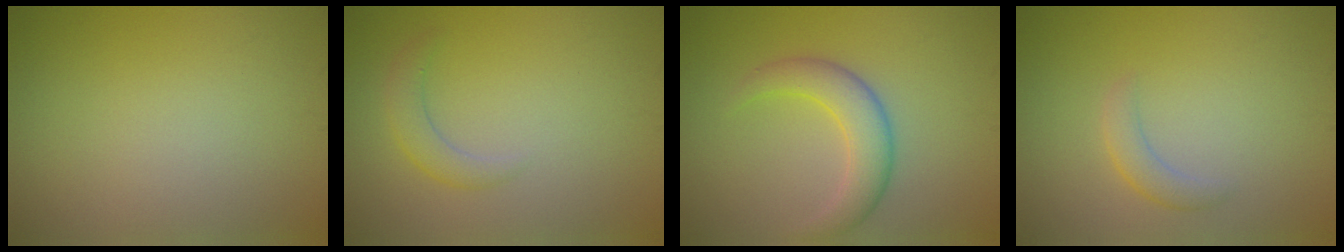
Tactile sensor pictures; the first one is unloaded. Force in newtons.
{"total": 2.0, "press": 2.0, "slide": 0.1}
{"total": 3.9, "press": 3.9, "slide": 0.1}
{"total": 1.7, "press": 1.7, "slide": 0.1}